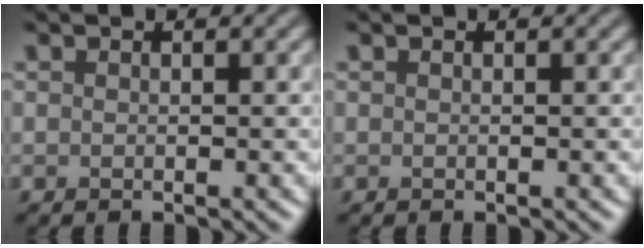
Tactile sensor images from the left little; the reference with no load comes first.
{"total": 0.0}